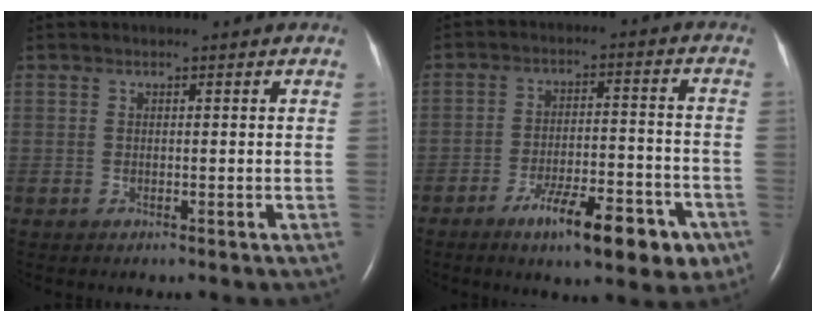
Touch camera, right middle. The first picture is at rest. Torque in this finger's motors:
{"motor_torque": [0.74, -0.71, 0.24, 0.13]}